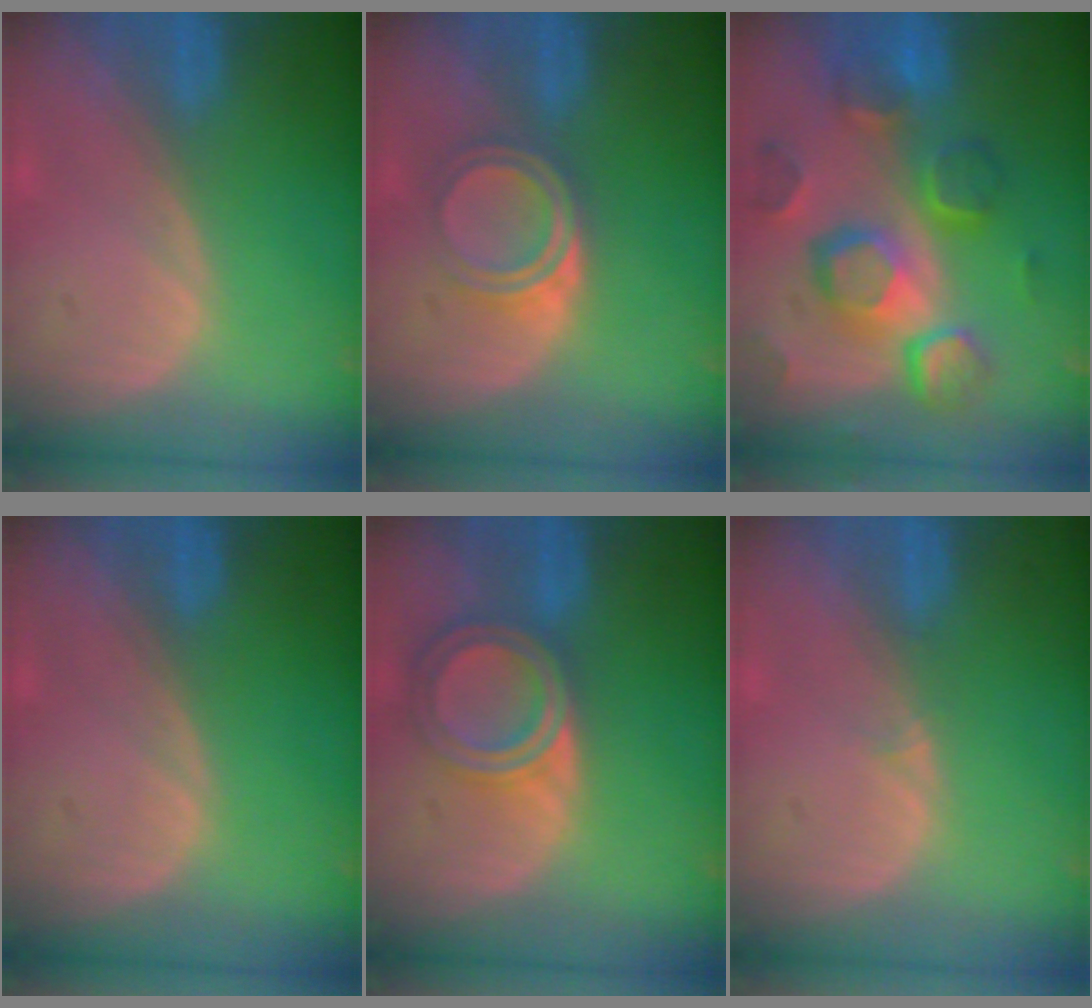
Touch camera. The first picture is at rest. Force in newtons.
{"total": 5.1, "press": 4.3, "slide": 2.7}
{"total": 12.3, "press": 10.6, "slide": 6.2}
{"total": 0.0}
{"total": 6.7, "press": 6.0, "slide": 3.2}
{"total": 0.9, "press": 0.5, "slide": 0.7}